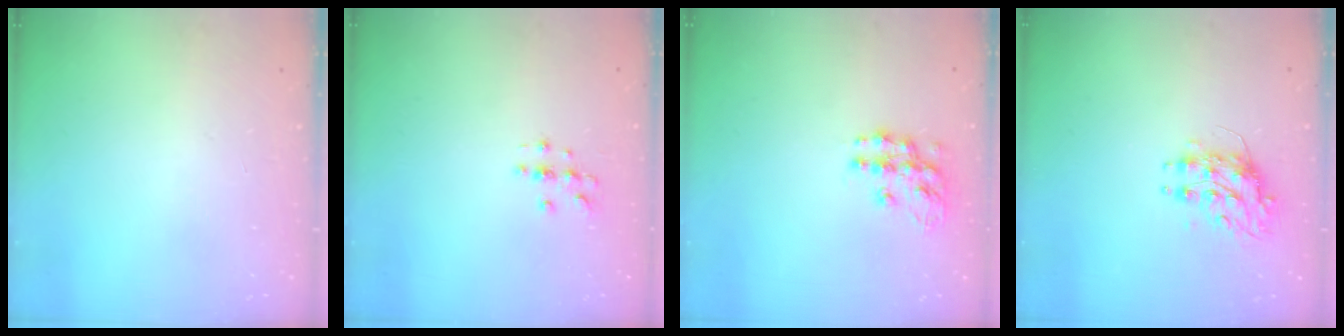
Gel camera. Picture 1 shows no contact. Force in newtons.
{"total": 3.0, "press": 3.0, "slide": 0.3}
{"total": 11.8, "press": 11.7, "slide": 0.6}
{"total": 8.1, "press": 8.1, "slide": 0.2}